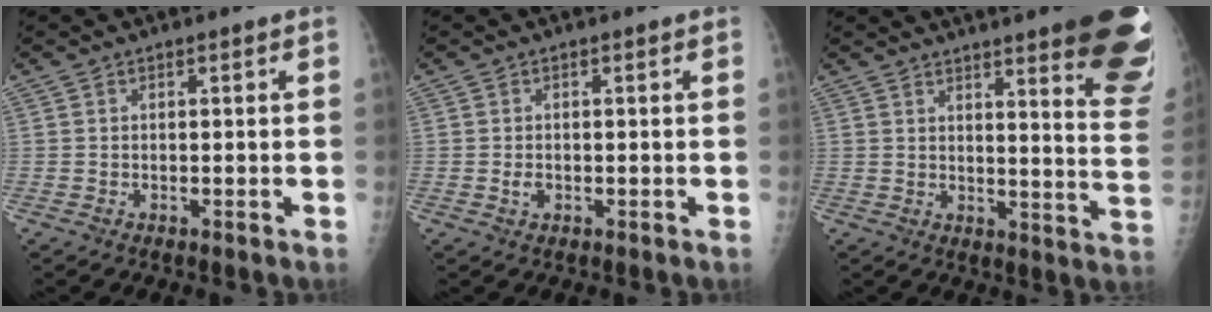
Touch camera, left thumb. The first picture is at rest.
{"total": 1.2, "force": [-0.1, 0.9, 0.8], "torque": [-0.013, -0.001, -0.001]}
{"total": 24.0, "force": [16.5, 3.2, 17.2], "torque": [-0.174, -0.104, 0.202]}